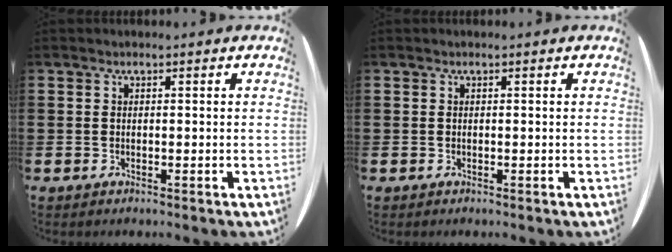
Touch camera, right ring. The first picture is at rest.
{"total": 0.0}